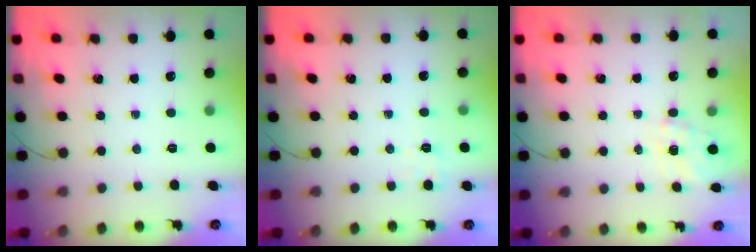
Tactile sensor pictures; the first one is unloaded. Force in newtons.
{"total": 2.5, "press": 1.8, "slide": 1.7}
{"total": 7.0, "press": 6.9, "slide": 1.0}